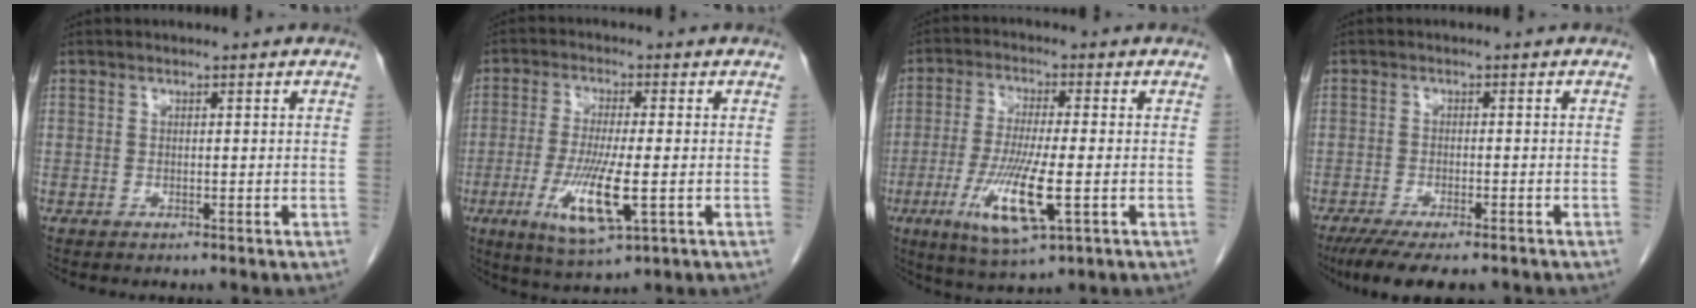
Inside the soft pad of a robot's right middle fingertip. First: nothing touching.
{"total": 9.5, "force": [-2.4, 1.3, 9.1], "torque": [-0.184, -0.025, -0.041]}
{"total": 10.8, "force": [-3.0, 1.4, 10.2], "torque": [-0.207, -0.025, -0.052]}
{"total": 9.7, "force": [-7.6, 2.4, 5.5], "torque": [-0.082, -0.013, -0.116]}